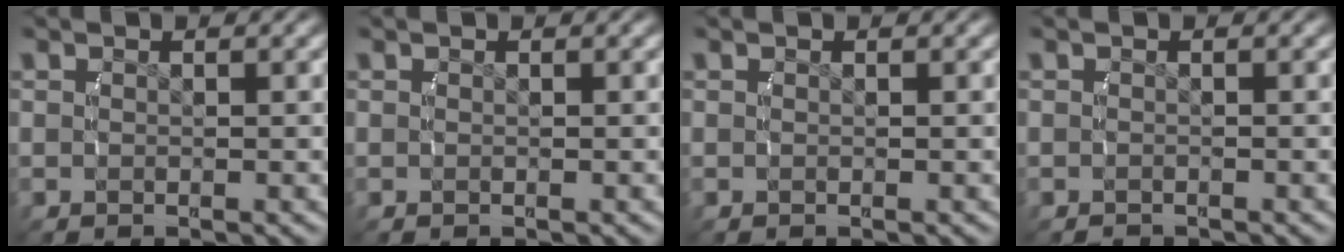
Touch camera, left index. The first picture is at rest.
{"total": 0.0}
{"total": 0.0}
{"total": 0.8, "force": [-0.8, -0.3, -0.2], "torque": [-0.001, -0.008, -0.009]}